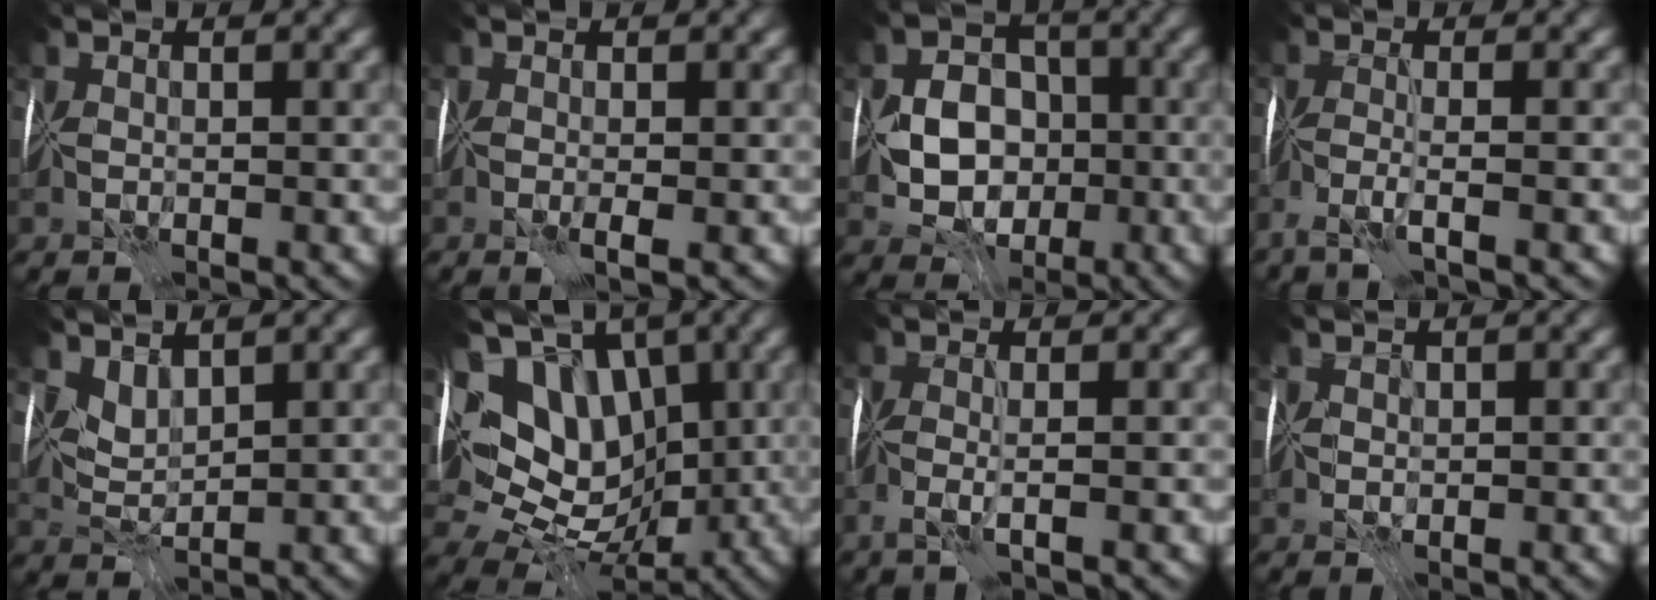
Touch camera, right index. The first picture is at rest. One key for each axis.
{"total": 0.9, "fx": -0.5, "fy": -0.5, "fz": 0.5, "tx": -0.009, "ty": -0.008, "tz": -0.010}
{"total": 6.1, "fx": -1.6, "fy": 4.8, "fz": 3.4, "tx": -0.046, "ty": -0.003, "tz": -0.042}
{"total": 2.5, "fx": -2.0, "fy": -1.2, "fz": 0.9, "tx": -0.023, "ty": -0.010, "tz": -0.052}
{"total": 1.7, "fx": 1.7, "fy": 0.1, "fz": 0.5, "tx": -0.013, "ty": -0.008, "tz": 0.039}
{"total": 14.1, "fx": 2.5, "fy": 10.3, "fz": 9.3, "tx": -0.165, "ty": 0.011, "tz": 0.049}
{"total": 1.7, "fx": -0.9, "fy": -1.3, "fz": 0.7, "tx": -0.017, "ty": -0.008, "tz": -0.021}
{"total": 0.5, "fx": 0.3, "fy": 0.3, "fz": -0.2, "tx": 0.008, "ty": -0.002, "tz": 0.004}